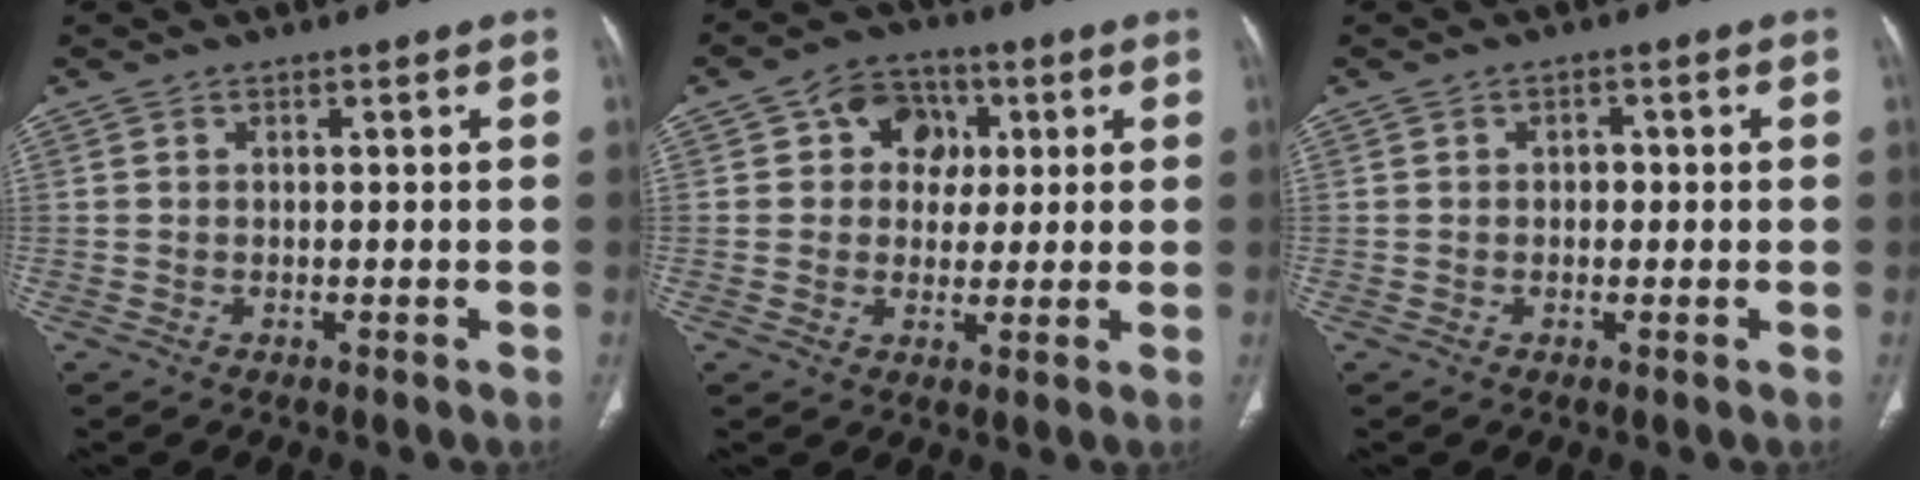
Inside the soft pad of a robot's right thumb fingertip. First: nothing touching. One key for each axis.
{"total": 8.7, "fx": 2.2, "fy": 7.2, "fz": 4.5, "tx": -0.018, "ty": 0.004, "tz": 0.028}
{"total": 1.5, "fx": 0.0, "fy": 1.2, "fz": 0.9, "tx": -0.002, "ty": 0.004, "tz": -0.005}